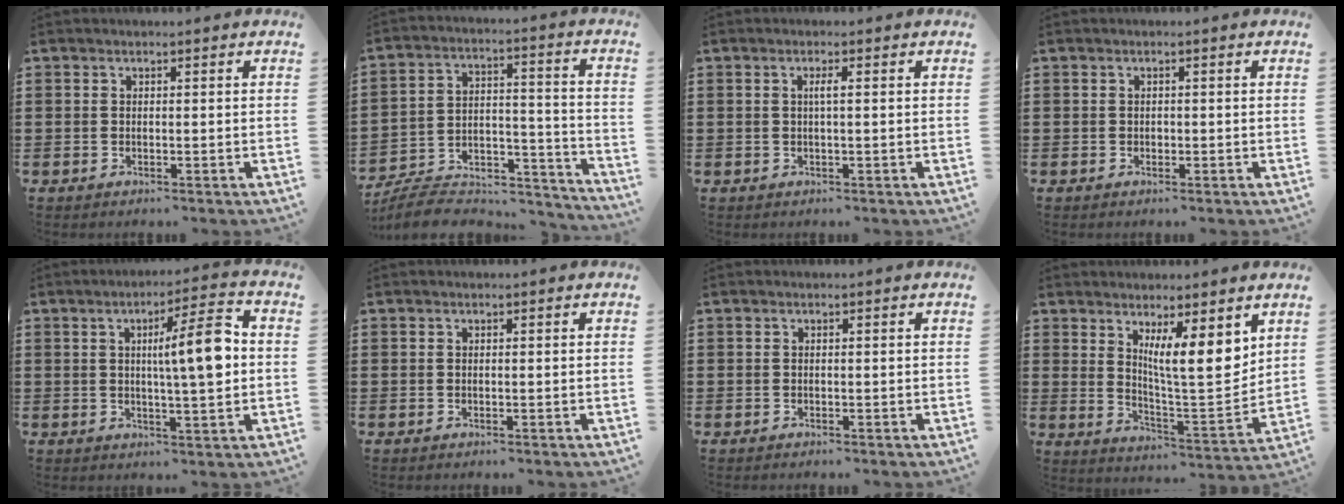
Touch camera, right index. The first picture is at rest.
{"total": 7.6, "force": [-6.8, 2.4, 2.5], "torque": [-0.043, 0.013, -0.132]}
{"total": 1.4, "force": [0.1, 0.0, 1.4], "torque": [-0.027, 0.000, -0.002]}
{"total": 0.6, "force": [0.0, 0.5, 0.3], "torque": [-0.007, 0.001, -0.001]}
{"total": 9.1, "force": [1.1, 1.4, 8.9], "torque": [-0.141, -0.005, 0.008]}
{"total": 0.0}
{"total": 0.0}
{"total": 8.8, "force": [4.9, 1.7, 7.1], "torque": [-0.123, -0.028, 0.080]}